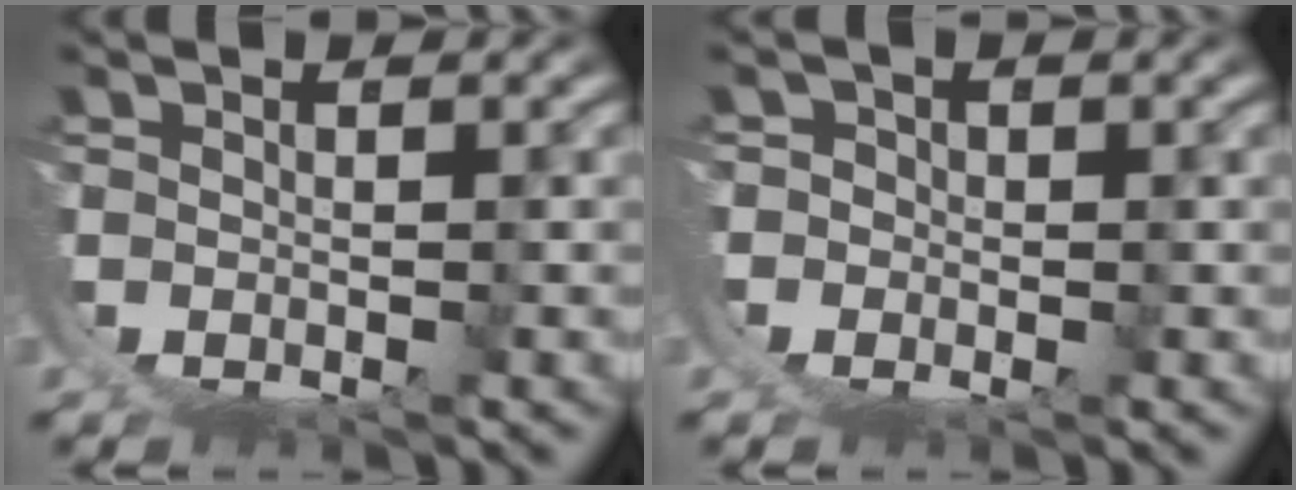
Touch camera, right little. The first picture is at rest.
{"total": 1.3, "force": [-0.6, 1.2, 0.0], "torque": [-0.004, -0.007, -0.014]}